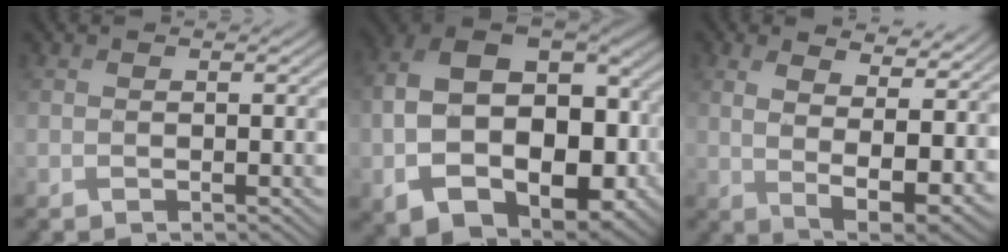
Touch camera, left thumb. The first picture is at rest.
{"total": 17.8, "force": [-2.4, 12.3, 12.6], "torque": [-0.250, -0.032, -0.007]}
{"total": 12.1, "force": [5.3, 5.5, 9.4], "torque": [-0.163, 0.001, 0.082]}